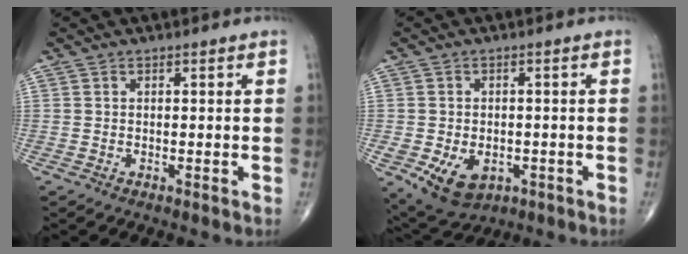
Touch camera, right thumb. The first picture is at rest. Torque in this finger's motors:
{"motor_torque": [2.95, 2.06, 0.18, -0.36, 0.07]}